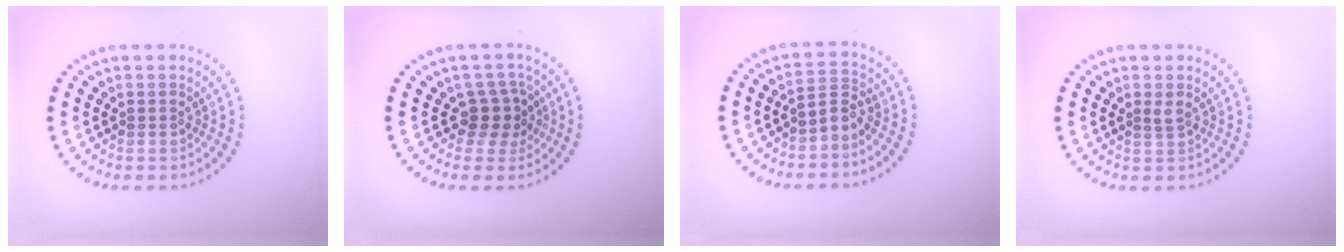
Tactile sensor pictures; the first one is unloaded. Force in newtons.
{"total": 2.5, "press": 1.9, "slide": 1.6}
{"total": 2.1, "press": 1.4, "slide": 1.6}
{"total": 0.9, "press": 0.6, "slide": 0.7}